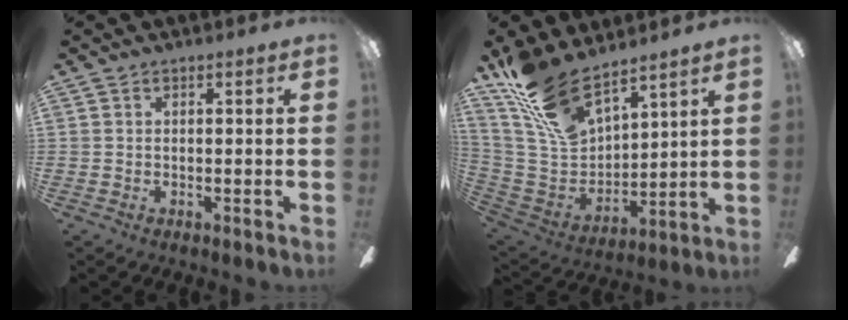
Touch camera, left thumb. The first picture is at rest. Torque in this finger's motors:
{"motor_torque": [0.15, 0.15, 1.40, -1.37, 0.26]}